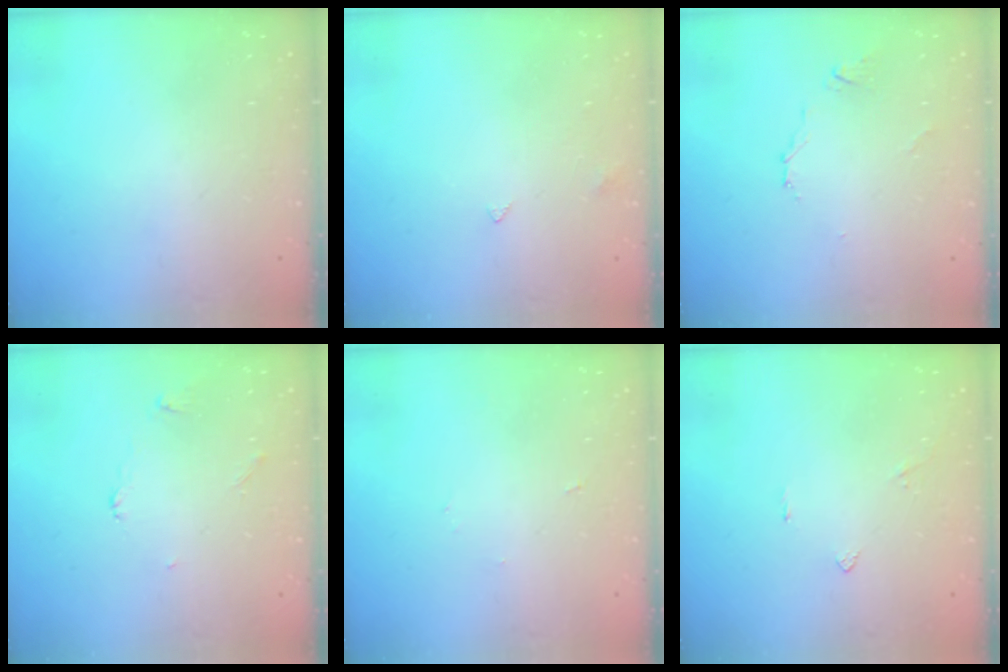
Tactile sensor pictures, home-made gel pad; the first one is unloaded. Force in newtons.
{"total": 2.8, "press": 2.8, "slide": 0.5}
{"total": 2.7, "press": 2.6, "slide": 0.5}
{"total": 2.7, "press": 2.7, "slide": 0.3}
{"total": 2.4, "press": 2.4, "slide": 0.2}
{"total": 2.5, "press": 2.5, "slide": 0.4}